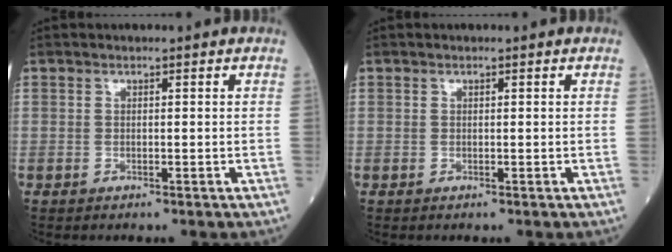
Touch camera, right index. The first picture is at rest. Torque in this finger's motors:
{"motor_torque": [0.00, 0.00, 0.00, 0.00]}